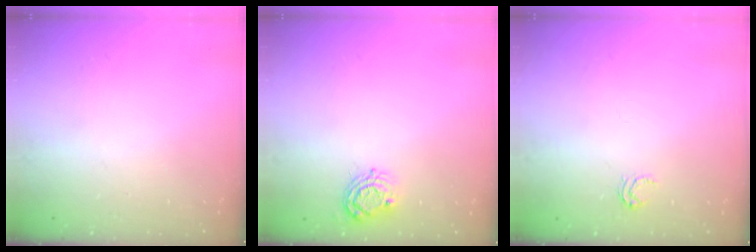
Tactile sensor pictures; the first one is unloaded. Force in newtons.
{"total": 7.0, "press": 7.0, "slide": 0.4}
{"total": 3.2, "press": 3.1, "slide": 0.7}